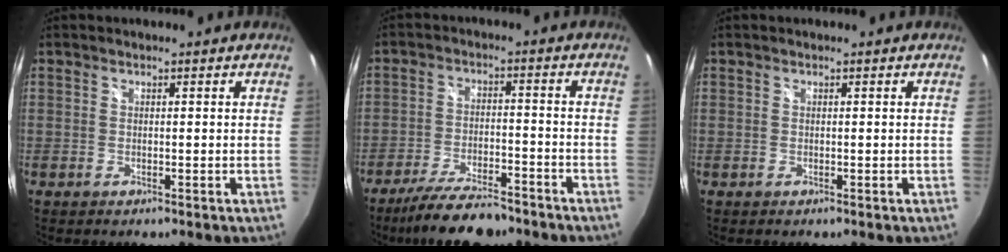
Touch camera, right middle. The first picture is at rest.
{"total": 11.8, "force": [-9.8, 2.8, 5.9], "torque": [-0.127, -0.016, -0.163]}
{"total": 0.0}